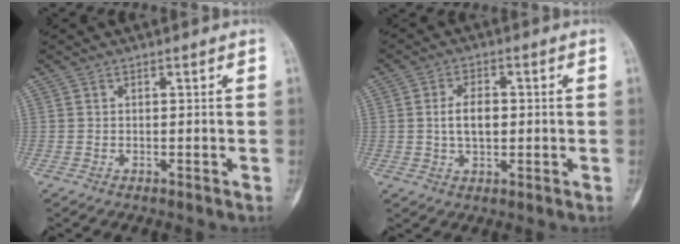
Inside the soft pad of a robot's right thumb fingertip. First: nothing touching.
{"total": 5.6, "force": [0.1, 3.4, 4.5], "torque": [-0.076, 0.006, 0.001]}